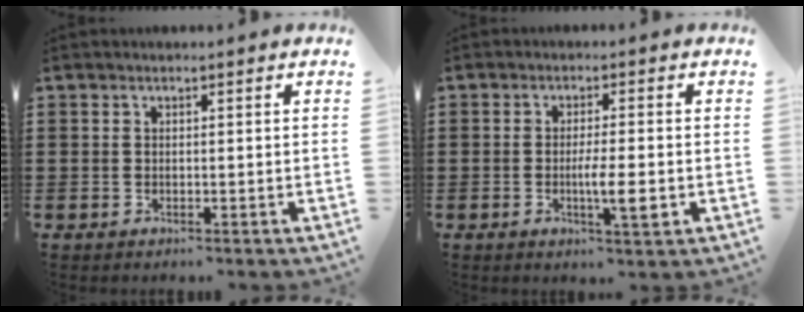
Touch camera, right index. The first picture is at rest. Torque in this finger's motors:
{"motor_torque": [1.25, -0.43, 0.24, 0.12]}